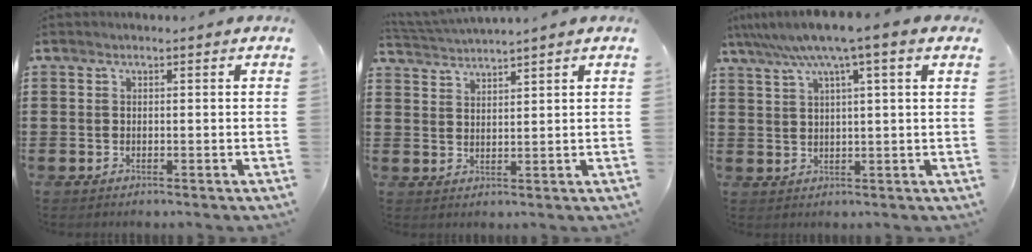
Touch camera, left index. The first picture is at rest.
{"total": 2.4, "force": [2.3, -0.6, -0.2], "torque": [-0.006, -0.005, 0.044]}
{"total": 6.3, "force": [3.8, -0.2, 5.0], "torque": [-0.106, -0.007, 0.063]}